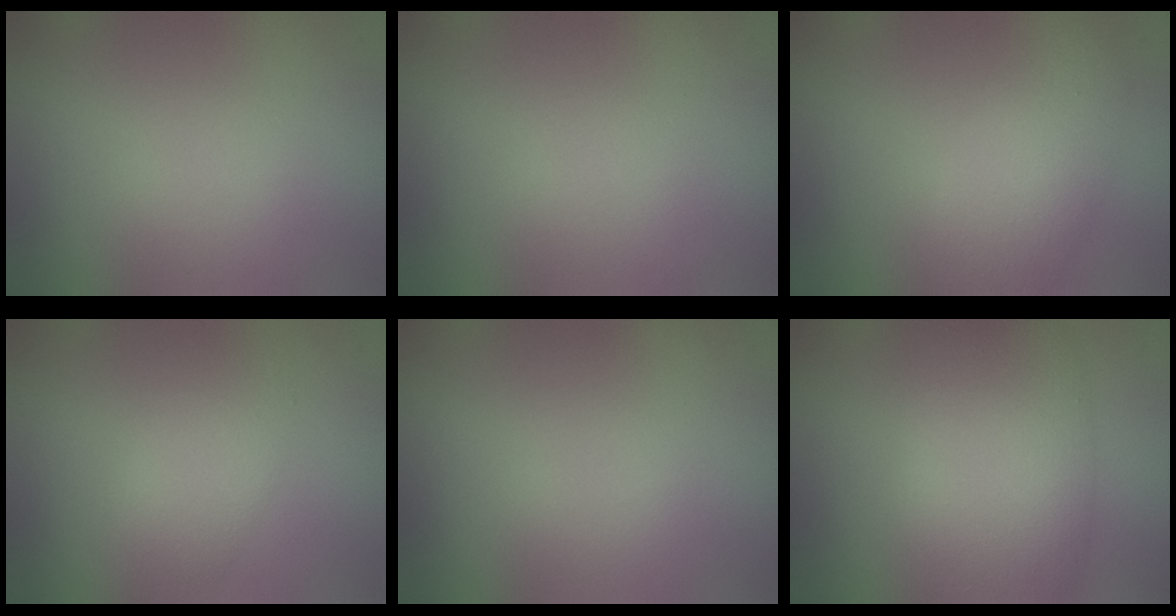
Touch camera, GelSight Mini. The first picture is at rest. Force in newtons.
{"total": 0.0}
{"total": 3.8, "press": 3.8, "slide": 0.1}
{"total": 2.7, "press": 2.7, "slide": 0.0}
{"total": 0.0}
{"total": 7.9, "press": 7.9, "slide": 0.2}